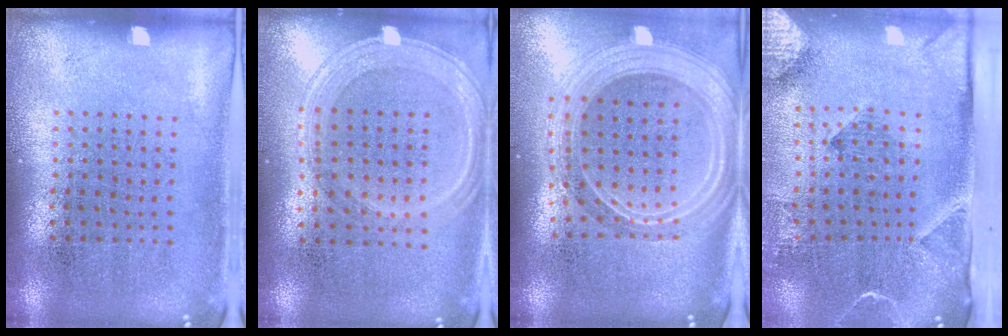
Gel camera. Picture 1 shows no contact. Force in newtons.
{"total": 1.2, "press": 1.2, "slide": 0.4}
{"total": 2.7, "press": 2.2, "slide": 1.5}
{"total": 3.2, "press": 2.2, "slide": 2.3}